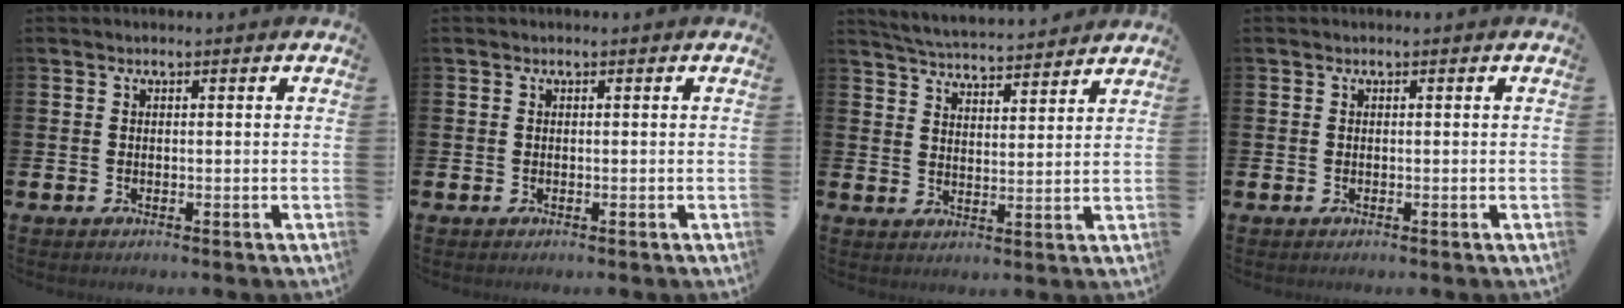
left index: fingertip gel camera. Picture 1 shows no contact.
{"total": 0.0}
{"total": 5.0, "force": [5.0, 0.3, 0.2], "torque": [-0.024, -0.035, 0.088]}
{"total": 0.0}